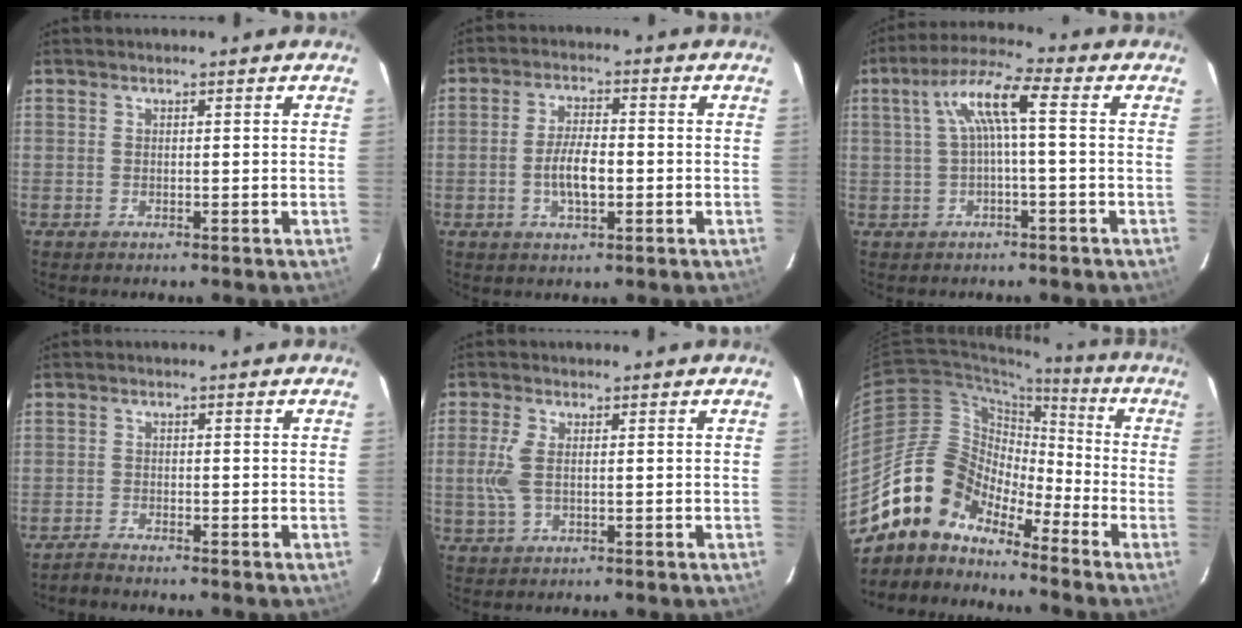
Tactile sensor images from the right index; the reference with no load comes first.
{"total": 6.3, "force": [-1.4, 2.6, 5.6], "torque": [-0.109, 0.001, -0.022]}
{"total": 7.3, "force": [0.5, 0.8, 7.3], "torque": [-0.149, 0.020, 0.014]}
{"total": 1.9, "force": [-1.9, 0.0, 0.3], "torque": [-0.019, -0.004, -0.037]}
{"total": 4.4, "force": [0.2, 1.9, 3.9], "torque": [-0.092, 0.002, 0.005]}
{"total": 13.3, "force": [-11.0, 6.5, 3.6], "torque": [-0.067, 0.031, -0.218]}